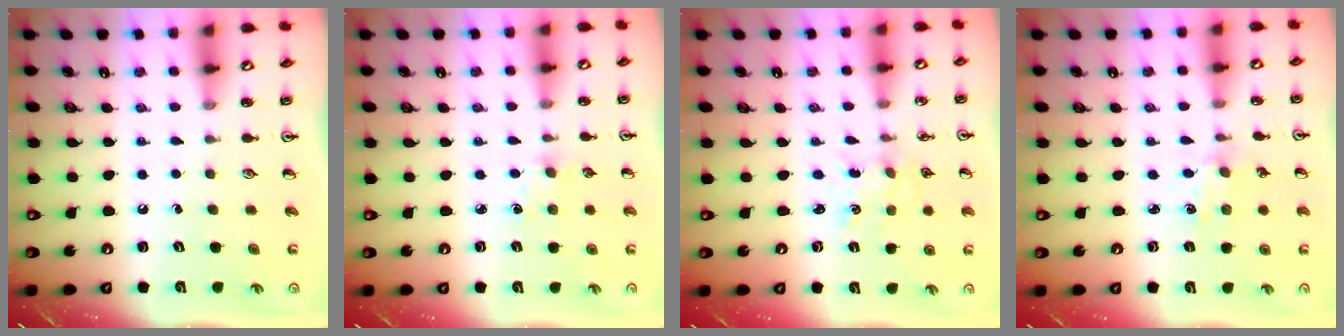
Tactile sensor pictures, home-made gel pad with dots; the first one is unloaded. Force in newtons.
{"total": 3.5, "press": 3.5, "slide": 0.5}
{"total": 2.3, "press": 2.3, "slide": 0.3}
{"total": 1.7, "press": 1.6, "slide": 0.4}